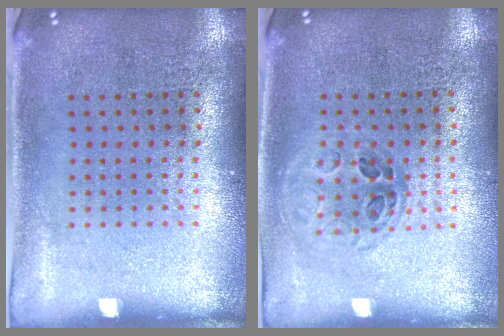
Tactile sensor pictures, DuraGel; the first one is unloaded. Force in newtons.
{"total": 1.0, "press": 0.9, "slide": 0.4}